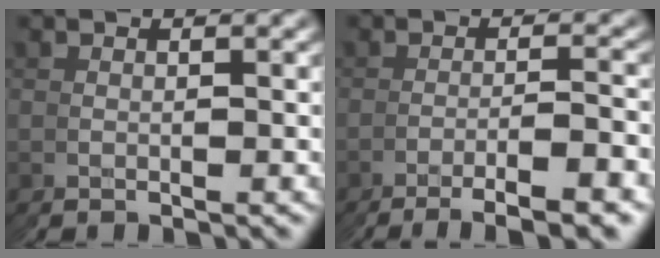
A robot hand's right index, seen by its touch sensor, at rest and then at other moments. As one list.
[{"total": 4.8, "force": [-3.8, -1.8, 2.4], "torque": [-0.033, 0.010, -0.068]}]